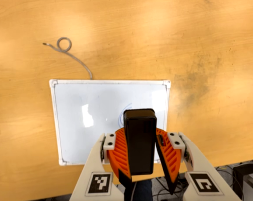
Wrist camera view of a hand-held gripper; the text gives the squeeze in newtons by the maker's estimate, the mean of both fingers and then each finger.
{"total": 7.9, "left": 8.2, "right": 7.6}